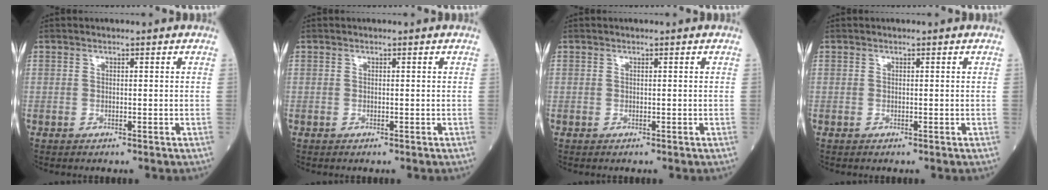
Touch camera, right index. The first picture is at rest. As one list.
[{"total": 0.0}, {"total": 0.0}, {"total": 0.0}]